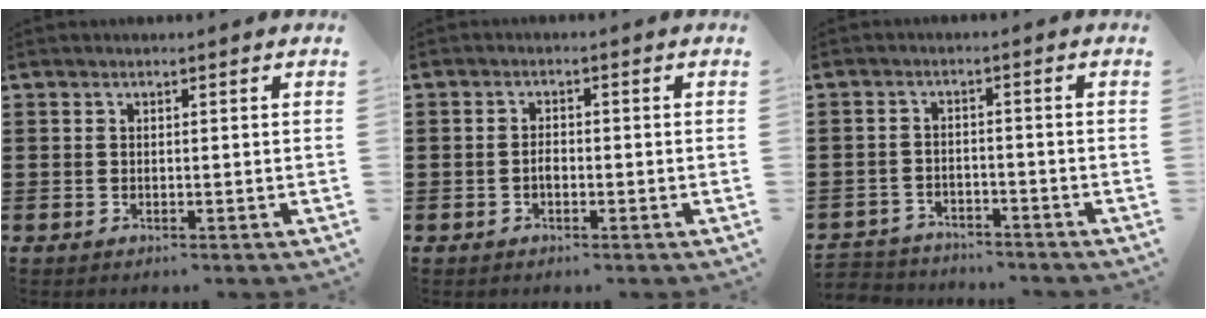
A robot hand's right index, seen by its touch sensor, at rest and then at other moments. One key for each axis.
{"total": 1.6, "fx": -0.4, "fy": 0.9, "fz": 1.2, "tx": -0.024, "ty": 0.002, "tz": -0.009}
{"total": 3.1, "fx": -3.1, "fy": 0.4, "fz": -0.3, "tx": -0.005, "ty": -0.001, "tz": -0.068}